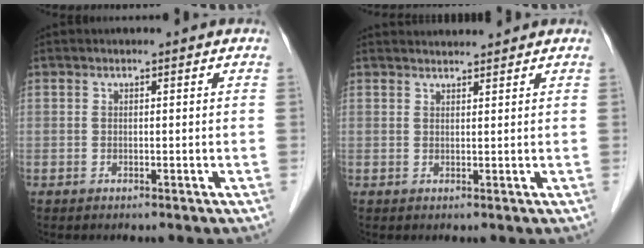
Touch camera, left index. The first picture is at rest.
{"total": 2.8, "force": [2.8, 0.0, 0.1], "torque": [-0.006, 0.022, 0.047]}